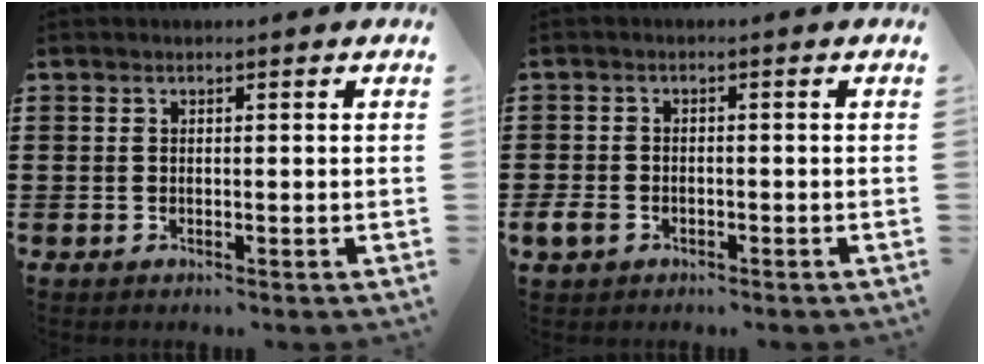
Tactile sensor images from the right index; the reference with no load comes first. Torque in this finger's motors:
{"motor_torque": [0.30, -0.13, 0.04, 0.05]}